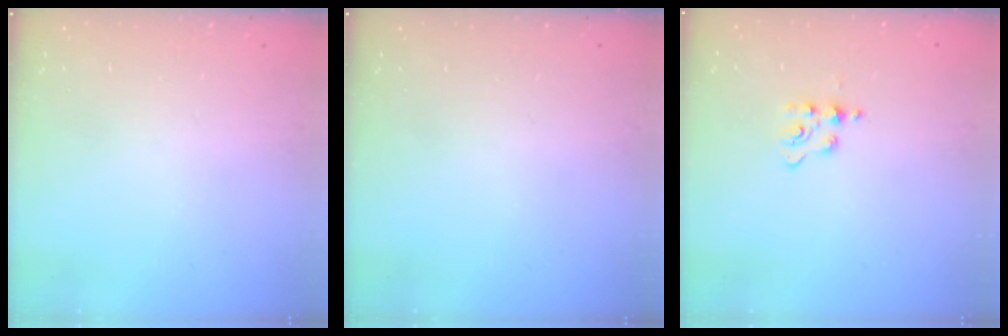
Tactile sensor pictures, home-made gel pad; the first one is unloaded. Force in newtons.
{"total": 0.0}
{"total": 4.3, "press": 4.3, "slide": 0.5}